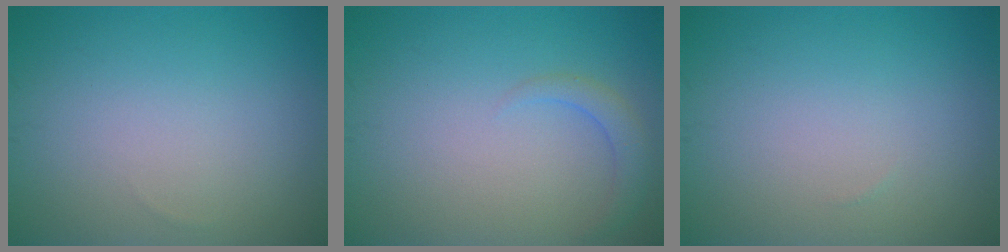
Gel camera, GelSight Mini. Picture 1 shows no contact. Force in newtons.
{"total": 1.7, "press": 1.7, "slide": 0.3}
{"total": 0.0}